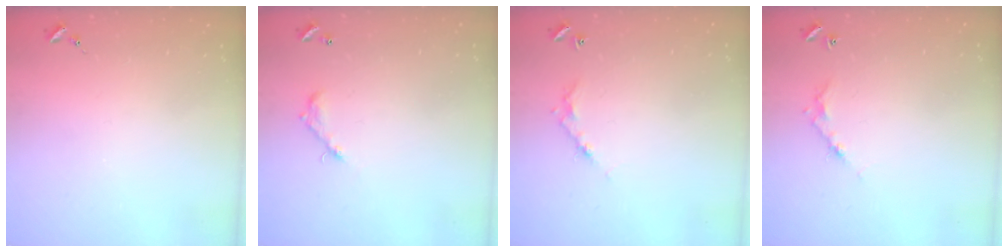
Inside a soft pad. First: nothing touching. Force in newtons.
{"total": 5.8, "press": 5.8, "slide": 0.3}
{"total": 5.2, "press": 5.2, "slide": 0.3}
{"total": 5.2, "press": 5.2, "slide": 0.3}